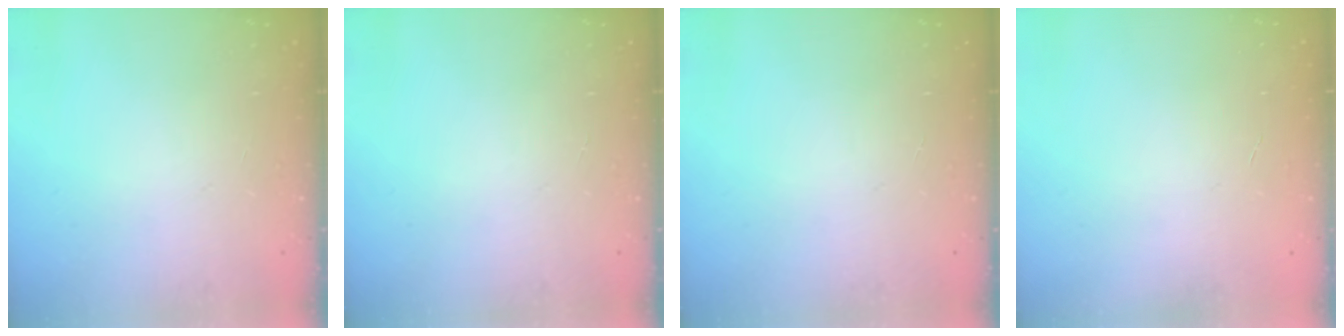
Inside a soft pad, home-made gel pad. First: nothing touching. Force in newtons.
{"total": 0.0}
{"total": 0.0}
{"total": 0.0}